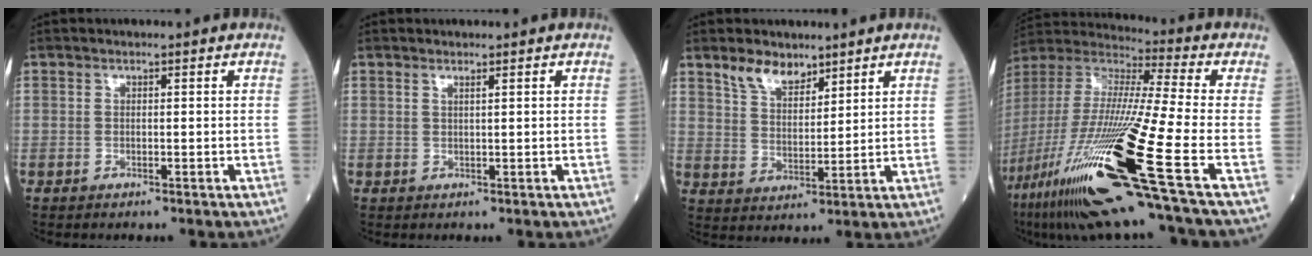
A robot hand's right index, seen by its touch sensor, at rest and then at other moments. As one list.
[{"total": 0.7, "force": [0.6, -0.2, 0.4], "torque": [-0.016, -0.005, 0.015]}, {"total": 5.7, "force": [4.4, 2.6, 2.5], "torque": [-0.052, 0.002, 0.093]}, {"total": 30.5, "force": [-14.3, 1.5, 27.0], "torque": [-0.561, -0.067, -0.268]}]